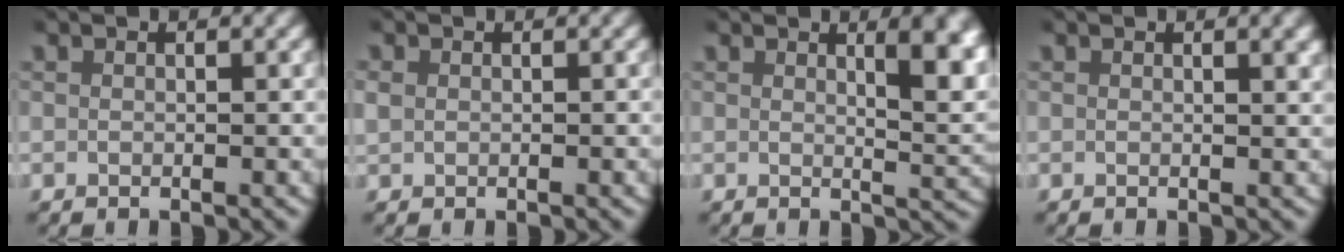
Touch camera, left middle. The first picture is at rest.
{"total": 1.1, "force": [0.2, 1.0, 0.5], "torque": [-0.017, 0.001, 0.006]}
{"total": 4.6, "force": [1.8, 0.9, 4.2], "torque": [-0.046, -0.009, 0.029]}
{"total": 1.0, "force": [0.6, -0.1, 0.8], "torque": [-0.008, 0.000, 0.008]}